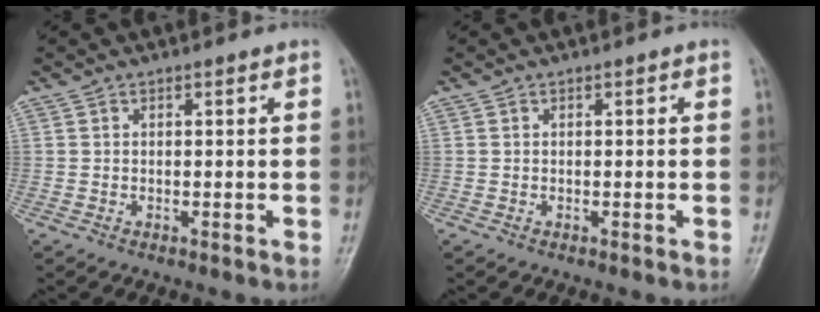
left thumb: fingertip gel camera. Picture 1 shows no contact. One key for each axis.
{"total": 0.0}